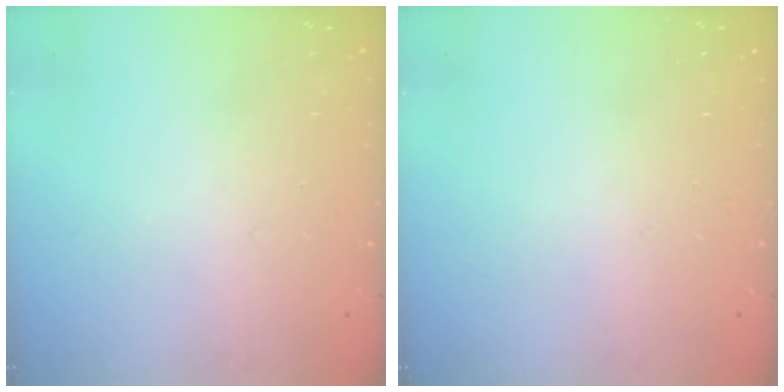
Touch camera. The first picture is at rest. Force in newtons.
{"total": 0.0}